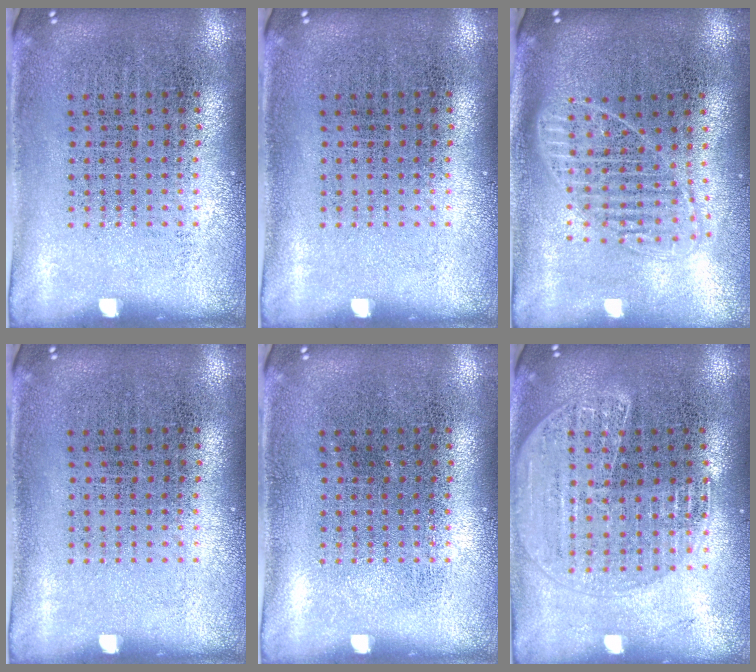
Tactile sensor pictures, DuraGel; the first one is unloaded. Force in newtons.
{"total": 0.0}
{"total": 1.8, "press": 1.6, "slide": 1.0}
{"total": 0.0}
{"total": 0.0}
{"total": 1.7, "press": 1.6, "slide": 0.6}